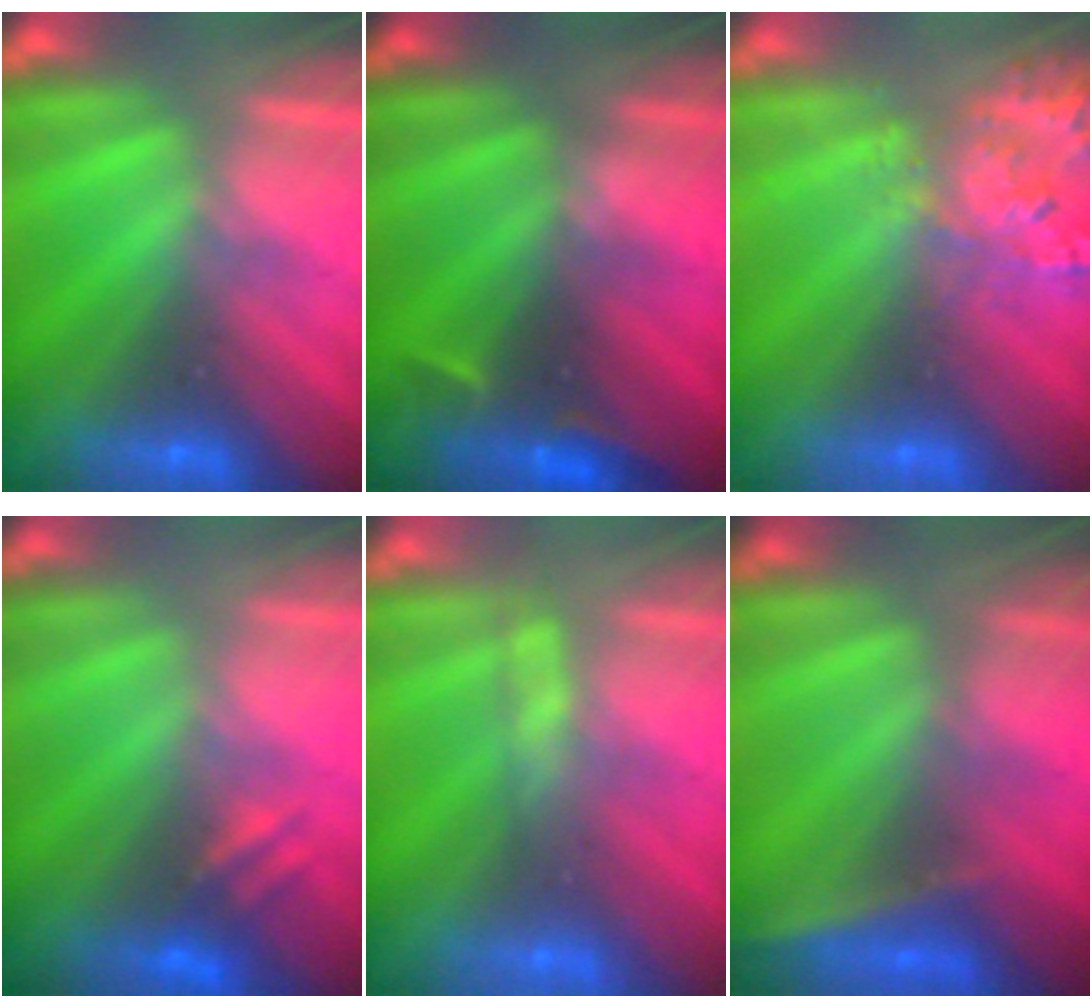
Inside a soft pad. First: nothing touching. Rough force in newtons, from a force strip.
{"total": 3.4}
{"total": 2.9}
{"total": 2.6}
{"total": 2.6}
{"total": 2.8}